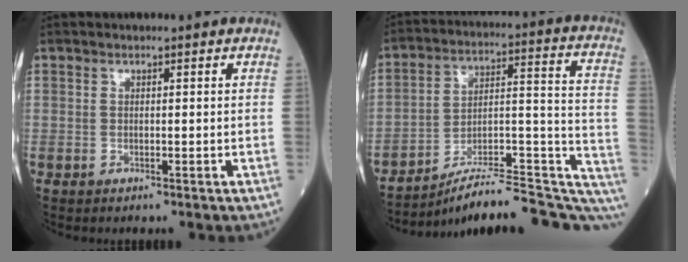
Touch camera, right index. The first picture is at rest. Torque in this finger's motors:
{"motor_torque": [0.82, -1.32, 0.14, 0.09]}